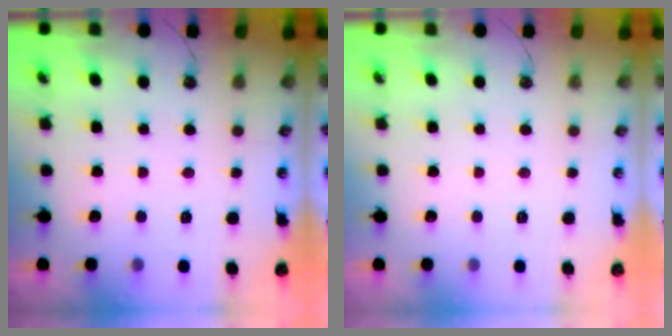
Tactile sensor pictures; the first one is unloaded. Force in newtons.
{"total": 0.0}